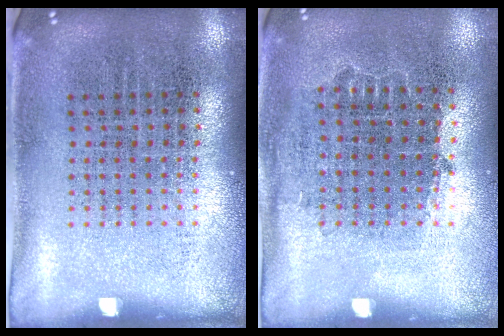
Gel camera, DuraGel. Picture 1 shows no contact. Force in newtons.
{"total": 0.8, "press": 0.7, "slide": 0.3}